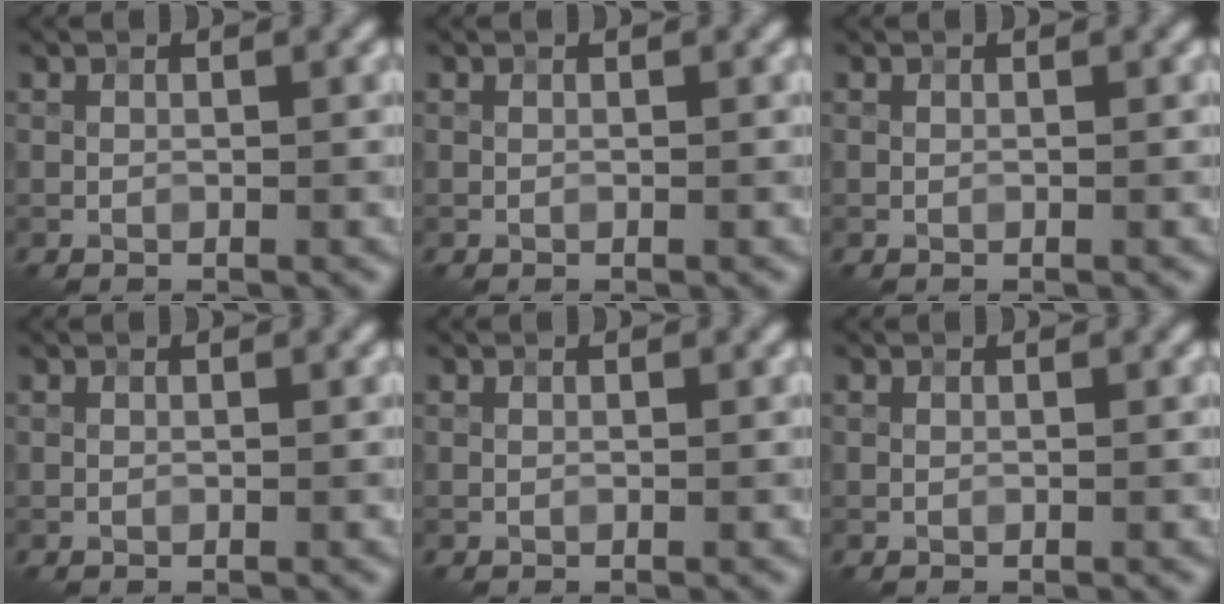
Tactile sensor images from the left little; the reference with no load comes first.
{"total": 0.0}
{"total": 0.0}
{"total": 0.0}
{"total": 0.0}
{"total": 0.0}